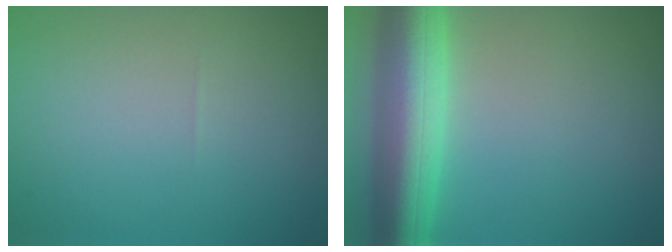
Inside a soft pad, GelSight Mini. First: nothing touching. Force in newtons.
{"total": 8.8, "press": 8.8, "slide": 0.4}